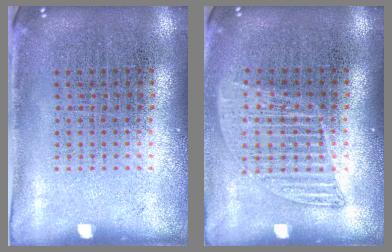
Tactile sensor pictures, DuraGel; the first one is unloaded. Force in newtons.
{"total": 1.2, "press": 1.1, "slide": 0.4}